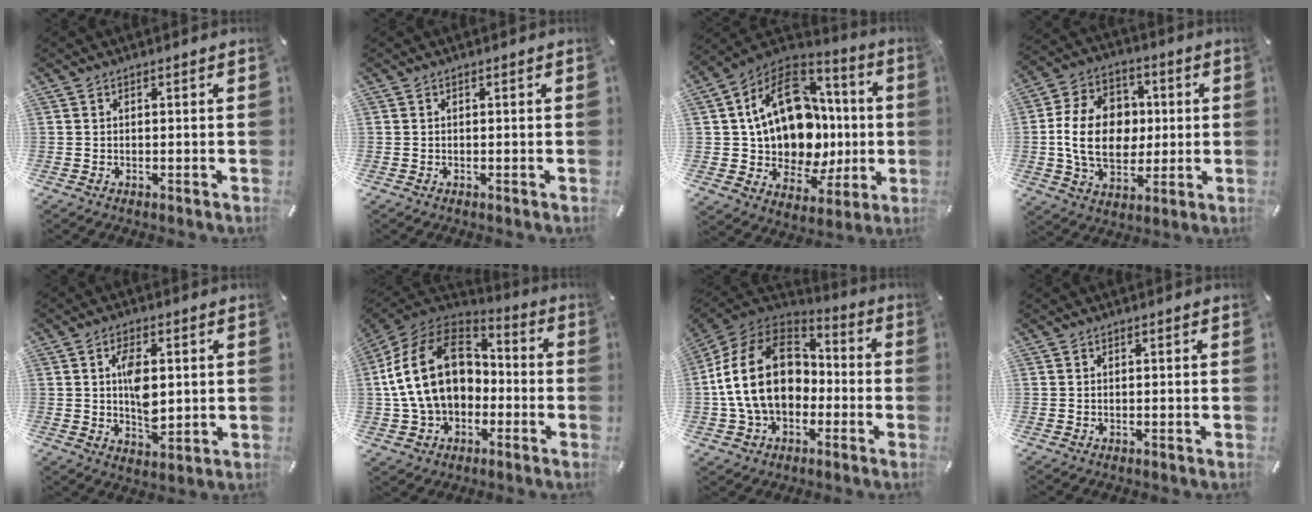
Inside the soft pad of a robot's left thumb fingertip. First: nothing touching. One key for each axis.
{"total": 0.0}
{"total": 20.4, "fx": 3.2, "fy": 15.2, "fz": 13.1, "tx": -0.240, "ty": -0.020, "tz": 0.061}
{"total": 16.3, "fx": -0.2, "fy": 12.4, "fz": 10.6, "tx": -0.215, "ty": 0.019, "tz": -0.003}
{"total": 8.1, "fx": 1.3, "fy": 4.7, "fz": 6.5, "tx": -0.120, "ty": -0.002, "tz": 0.016}
{"total": 20.4, "fx": 1.0, "fy": 15.4, "fz": 13.4, "tx": -0.279, "ty": 0.023, "tz": 0.017}
{"total": 20.5, "fx": -0.9, "fy": 15.5, "fz": 13.4, "tx": -0.277, "ty": 0.028, "tz": -0.015}
{"total": 0.0}